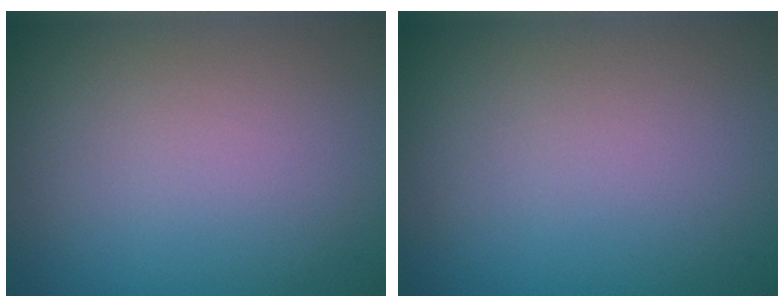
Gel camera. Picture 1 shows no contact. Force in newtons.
{"total": 0.0}